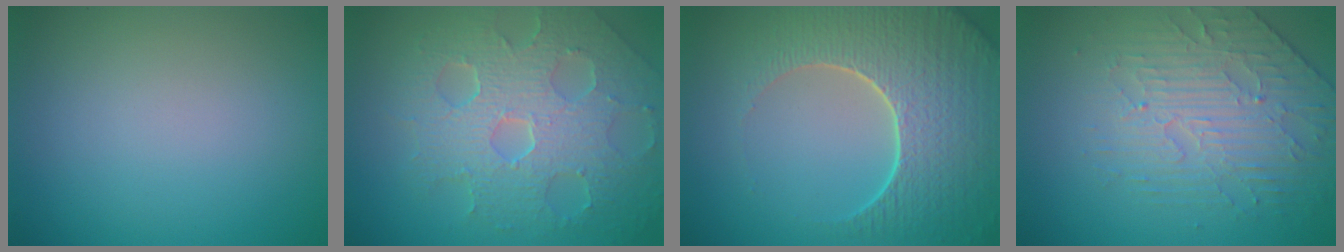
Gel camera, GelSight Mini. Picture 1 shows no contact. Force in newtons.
{"total": 8.7, "press": 5.9, "slide": 6.4}
{"total": 8.0, "press": 6.2, "slide": 5.2}
{"total": 3.9, "press": 3.6, "slide": 1.6}